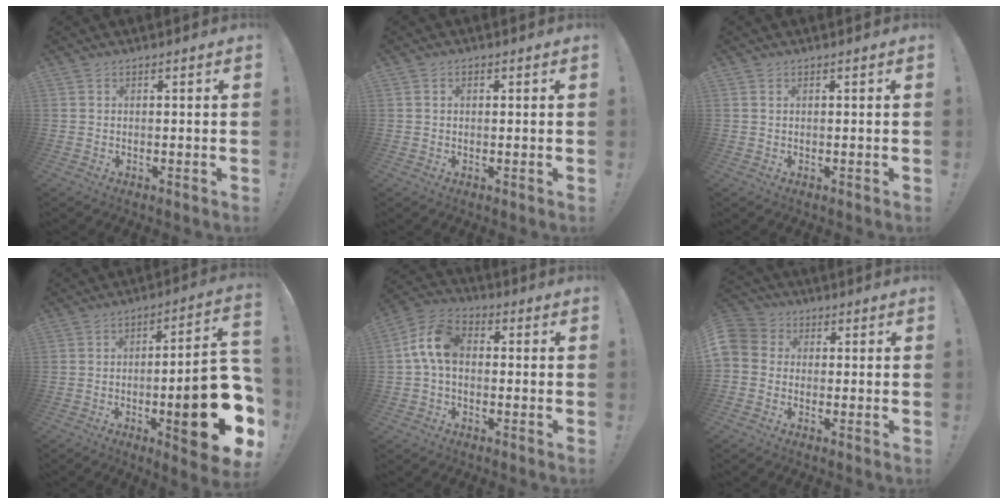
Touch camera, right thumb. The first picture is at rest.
{"total": 1.4, "force": [0.3, 0.9, 1.0], "torque": [-0.017, 0.003, 0.004]}
{"total": 0.8, "force": [0.4, 0.3, 0.5], "torque": [-0.007, -0.001, 0.007]}
{"total": 21.4, "force": [-5.9, 5.7, 19.8], "torque": [-0.257, 0.025, -0.081]}
{"total": 10.9, "force": [0.8, 6.9, 8.4], "torque": [-0.162, 0.013, 0.020]}
{"total": 5.6, "force": [-1.2, 4.9, 2.4], "torque": [-0.063, 0.017, -0.022]}